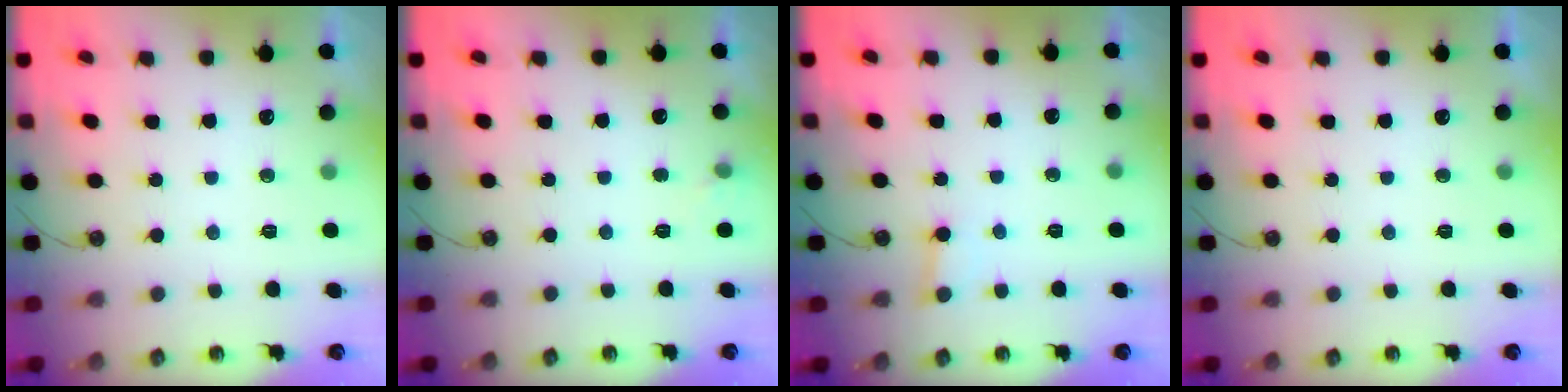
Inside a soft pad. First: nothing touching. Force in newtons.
{"total": 5.1, "press": 5.1, "slide": 0.5}
{"total": 2.2, "press": 2.2, "slide": 0.1}
{"total": 0.0}